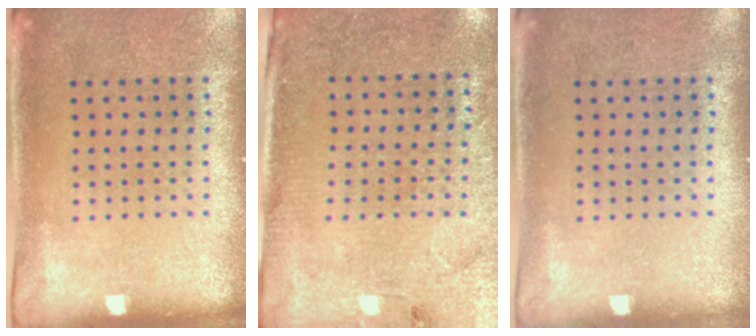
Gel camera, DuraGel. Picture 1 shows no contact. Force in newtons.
{"total": 2.8, "press": 2.6, "slide": 1.1}
{"total": 0.0}